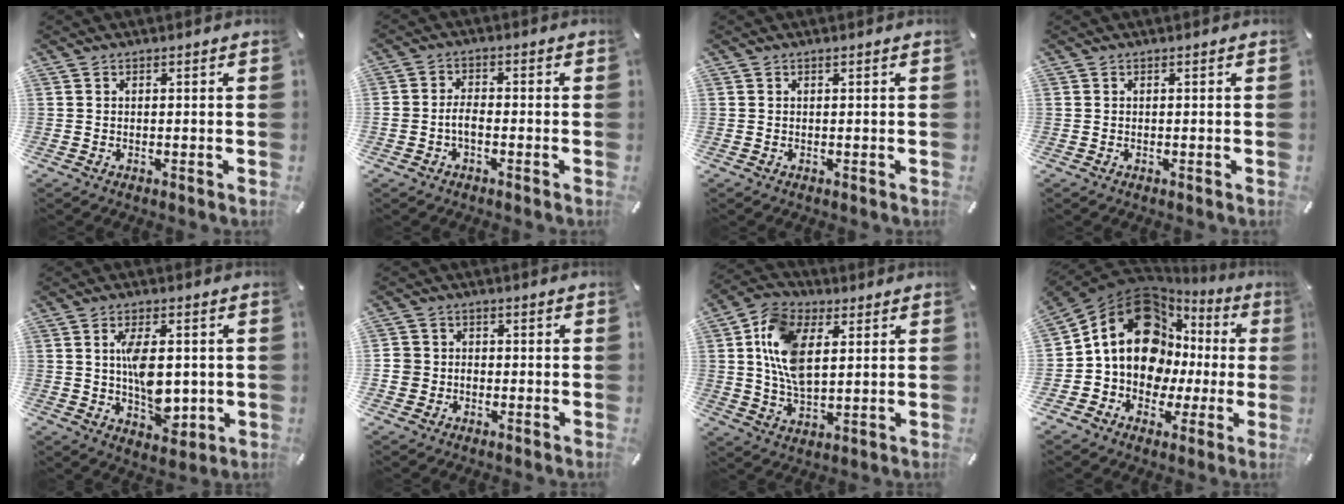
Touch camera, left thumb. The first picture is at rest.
{"total": 3.6, "force": [-1.4, 2.2, 2.5], "torque": [-0.051, 0.009, -0.027]}
{"total": 0.0}
{"total": 0.0}
{"total": 10.3, "force": [0.4, 6.0, 8.3], "torque": [-0.129, 0.001, 0.007]}
{"total": 4.7, "force": [-1.3, 4.4, 1.1], "torque": [-0.028, 0.013, -0.024]}
{"total": 13.3, "force": [3.2, 8.4, 9.8], "torque": [-0.232, 0.004, 0.058]}
{"total": 18.0, "force": [4.0, 14.2, 10.3], "torque": [-0.194, -0.029, 0.073]}